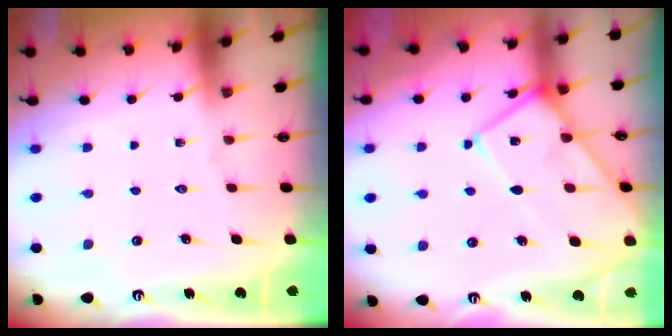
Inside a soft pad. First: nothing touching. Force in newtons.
{"total": 12.1, "press": 12.0, "slide": 1.5}